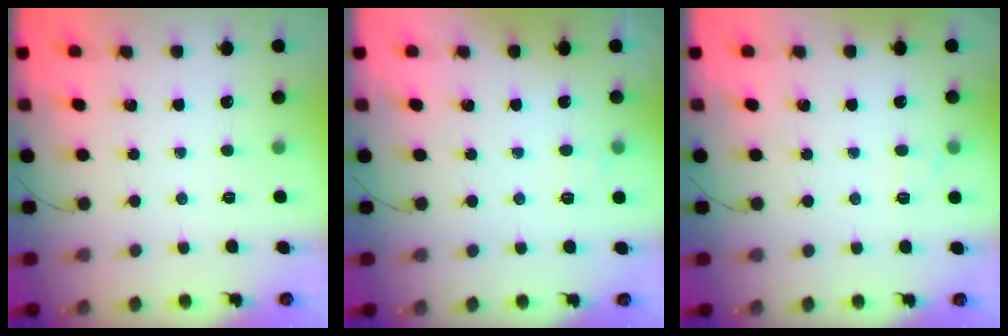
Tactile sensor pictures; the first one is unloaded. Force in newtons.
{"total": 6.2, "press": 6.0, "slide": 1.5}
{"total": 4.9, "press": 4.7, "slide": 1.3}